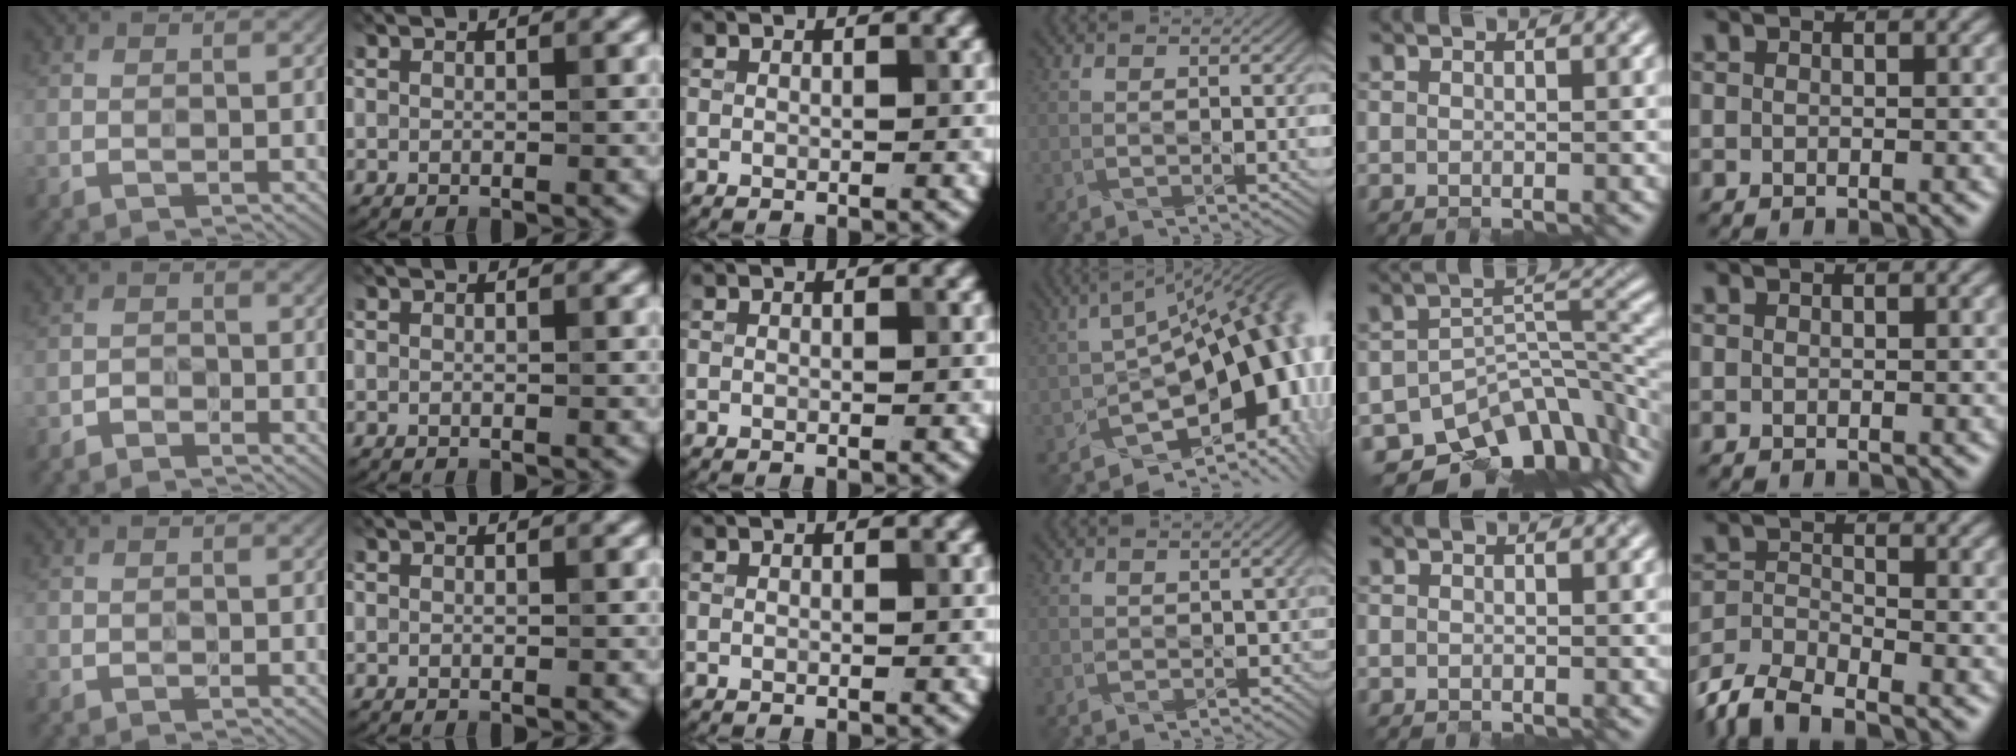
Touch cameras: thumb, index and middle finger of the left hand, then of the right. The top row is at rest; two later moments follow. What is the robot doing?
{"motion": "close", "object": "stapler"}